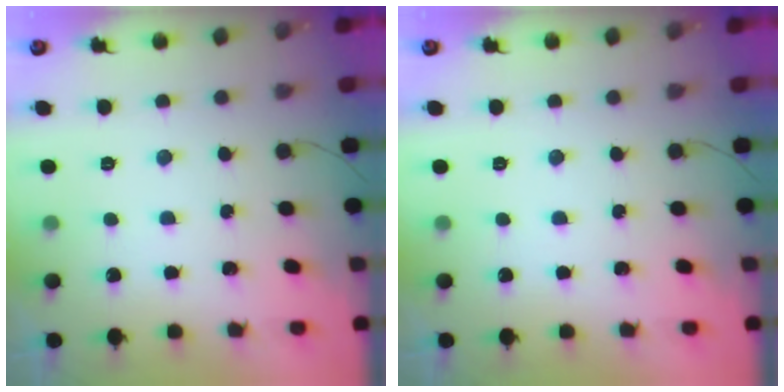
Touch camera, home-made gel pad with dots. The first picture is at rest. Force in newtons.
{"total": 0.0}